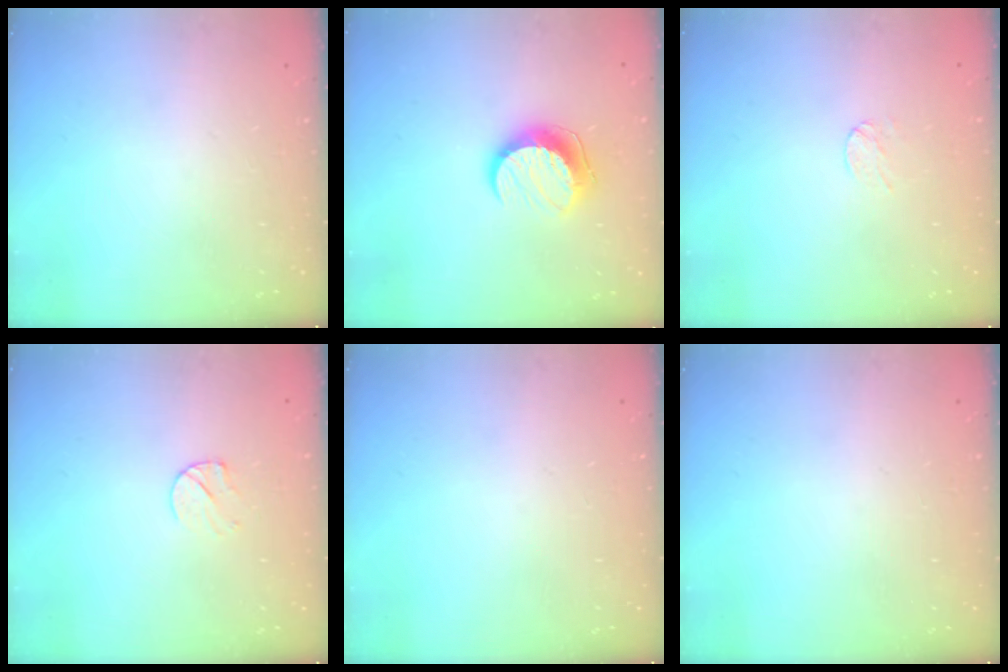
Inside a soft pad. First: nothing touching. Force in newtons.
{"total": 10.5, "press": 10.5, "slide": 0.3}
{"total": 3.0, "press": 3.0, "slide": 0.2}
{"total": 6.2, "press": 6.1, "slide": 0.5}
{"total": 0.0}
{"total": 0.0}